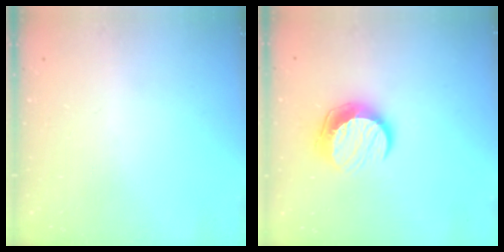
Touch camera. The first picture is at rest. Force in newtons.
{"total": 11.1, "press": 11.0, "slide": 0.7}